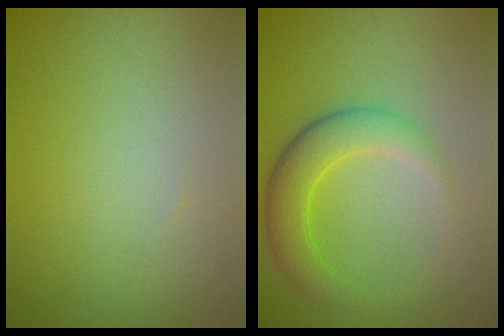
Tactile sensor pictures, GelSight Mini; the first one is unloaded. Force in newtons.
{"total": 4.5, "press": 4.5, "slide": 0.1}